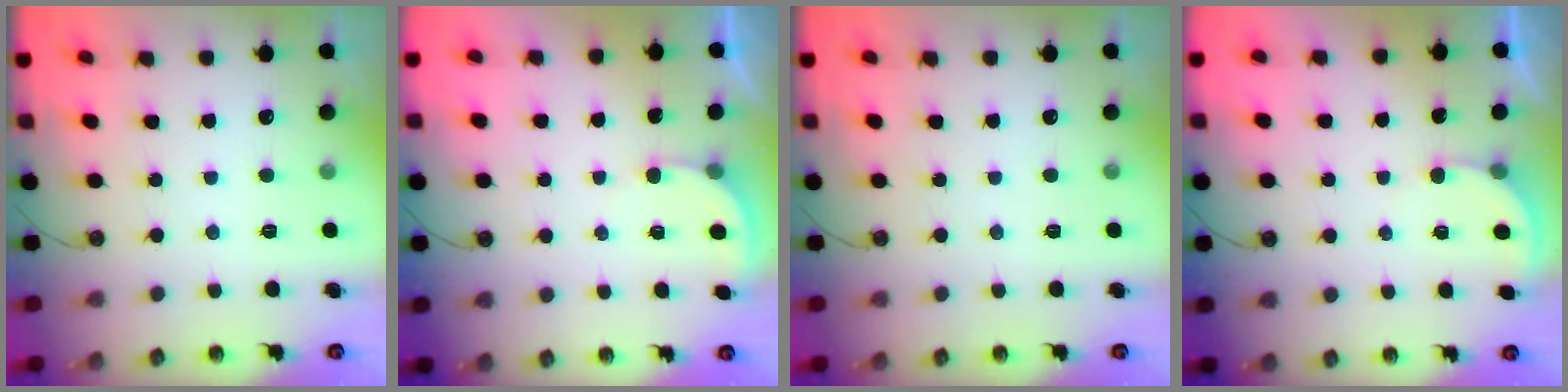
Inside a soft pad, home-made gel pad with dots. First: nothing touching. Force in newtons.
{"total": 2.7, "press": 2.7, "slide": 0.2}
{"total": 0.0}
{"total": 2.7, "press": 2.7, "slide": 0.2}